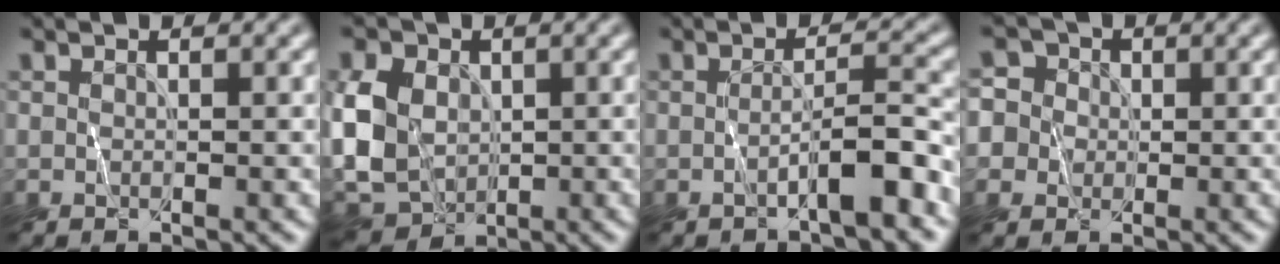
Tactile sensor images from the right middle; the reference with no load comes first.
{"total": 8.0, "force": [0.2, 6.0, 5.3], "torque": [-0.118, 0.002, -0.010]}
{"total": 3.5, "force": [-1.6, 0.5, 3.1], "torque": [-0.049, 0.013, -0.032]}
{"total": 5.8, "force": [0.8, 5.4, 2.0], "torque": [-0.041, 0.044, -0.010]}